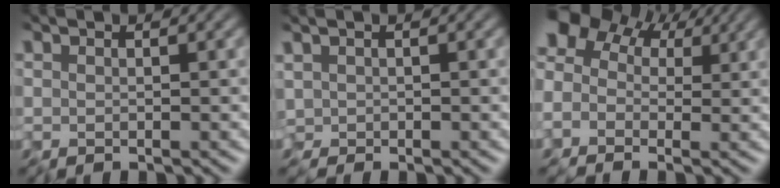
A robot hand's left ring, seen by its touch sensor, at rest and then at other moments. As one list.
[{"total": 0.7, "force": [0.0, 0.6, 0.3], "torque": [-0.013, -0.001, 0.000]}, {"total": 6.4, "force": [1.6, 4.7, 4.1], "torque": [-0.072, 0.030, 0.003]}]